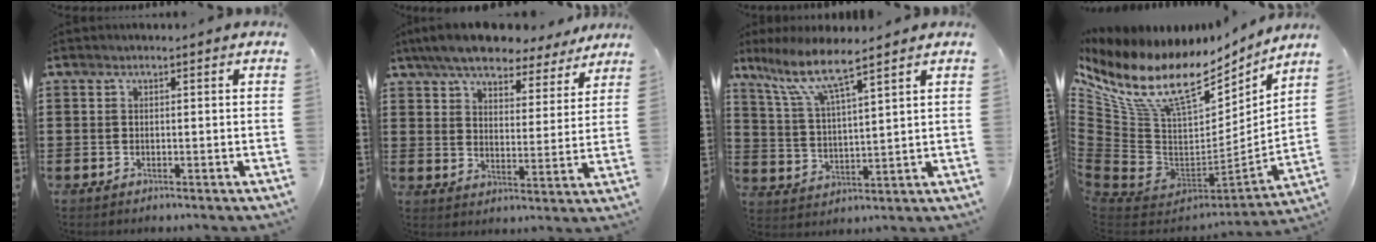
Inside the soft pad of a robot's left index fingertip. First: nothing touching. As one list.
[{"total": 7.7, "force": [7.0, 1.5, 2.6], "torque": [-0.081, -0.024, 0.128]}, {"total": 7.7, "force": [5.9, 0.6, 4.8], "torque": [-0.116, -0.023, 0.101]}, {"total": 17.3, "force": [11.1, 7.8, 10.7], "torque": [-0.244, -0.078, 0.194]}]